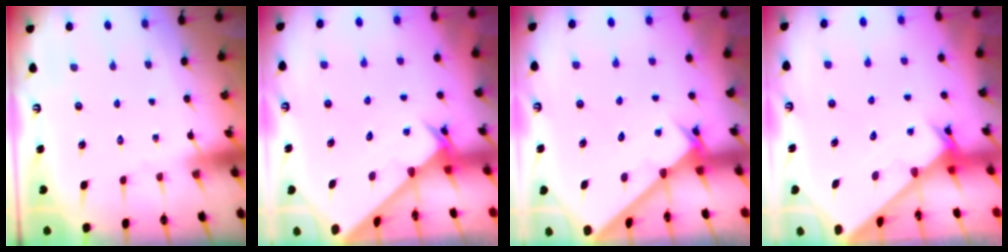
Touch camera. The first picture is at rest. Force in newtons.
{"total": 2.5, "press": 2.5, "slide": 0.2}
{"total": 1.8, "press": 1.8, "slide": 0.2}
{"total": 2.2, "press": 2.2, "slide": 0.1}